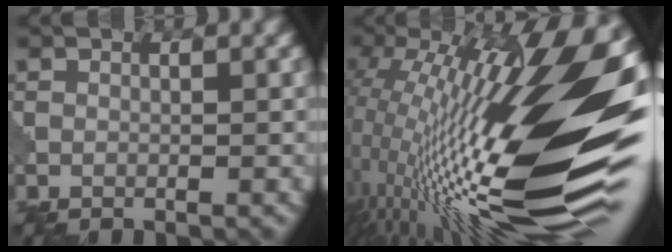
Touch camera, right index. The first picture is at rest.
{"total": 20.6, "force": [-1.2, 5.7, 19.8], "torque": [-0.334, 0.009, -0.031]}